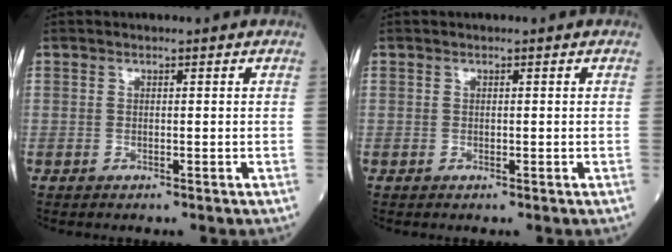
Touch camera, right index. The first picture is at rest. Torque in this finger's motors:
{"motor_torque": [-0.16, -0.01, -0.07, 0.01]}